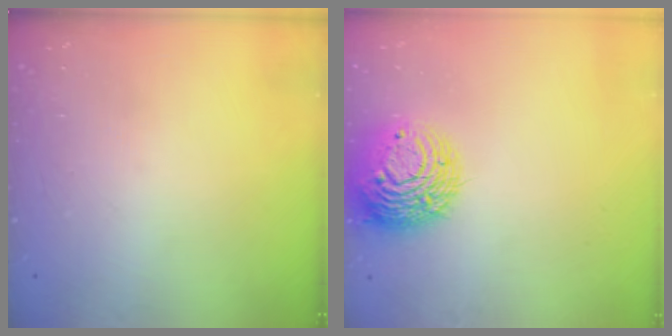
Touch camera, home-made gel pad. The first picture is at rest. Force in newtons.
{"total": 12.2, "press": 12.1, "slide": 1.0}